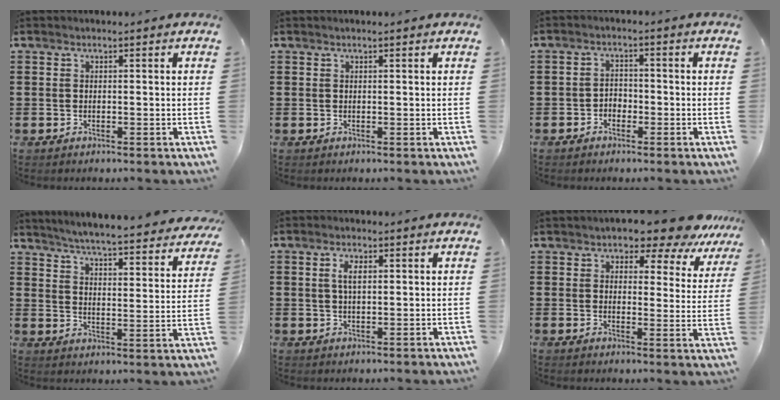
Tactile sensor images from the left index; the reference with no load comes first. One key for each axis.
{"total": 0.0}
{"total": 1.9, "fx": -1.5, "fy": 1.2, "fz": 0.4, "tx": -0.014, "ty": 0.005, "tz": -0.033}
{"total": 4.8, "fx": 4.6, "fy": -0.6, "fz": 1.3, "tx": -0.050, "ty": -0.040, "tz": 0.073}
{"total": 2.7, "fx": 0.8, "fy": 1.1, "fz": 2.3, "tx": -0.051, "ty": 0.009, "tz": 0.012}
{"total": 6.2, "fx": 5.8, "fy": 1.2, "fz": 2.0, "tx": -0.042, "ty": -0.035, "tz": 0.097}